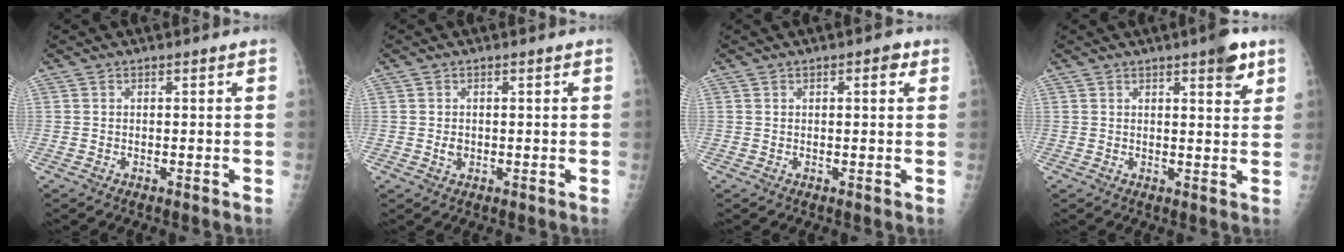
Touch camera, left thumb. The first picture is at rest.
{"total": 1.3, "force": [0.2, 1.1, 0.7], "torque": [-0.008, 0.000, 0.005]}
{"total": 2.3, "force": [1.1, 1.0, 1.9], "torque": [-0.017, 0.000, 0.011]}
{"total": 5.5, "force": [3.3, 1.5, 4.1], "torque": [-0.044, -0.015, 0.039]}